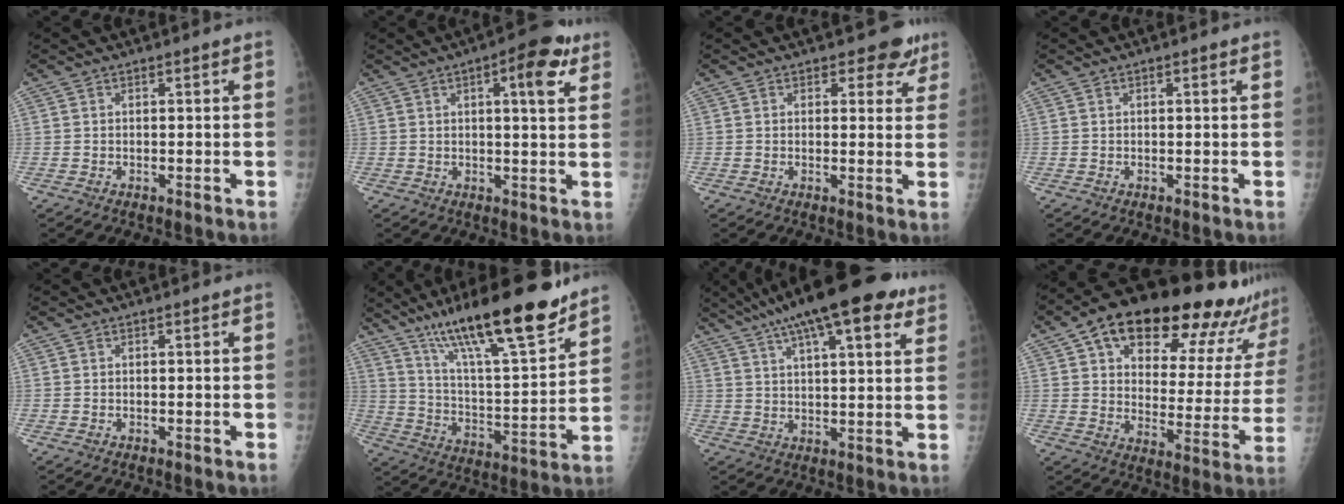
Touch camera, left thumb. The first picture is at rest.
{"total": 8.6, "force": [3.9, 2.6, 7.3], "torque": [-0.086, -0.005, 0.046]}
{"total": 4.6, "force": [3.3, 2.8, 1.5], "torque": [0.015, -0.018, 0.033]}
{"total": 0.5, "force": [0.3, 0.2, 0.4], "torque": [-0.008, 0.000, 0.003]}
{"total": 0.0}
{"total": 24.4, "force": [17.0, 4.8, 16.8], "torque": [-0.258, -0.072, 0.289]}
{"total": 21.1, "force": [13.2, 6.2, 15.4], "torque": [-0.234, 0.005, 0.195]}
{"total": 28.2, "force": [19.9, 10.0, 17.4], "torque": [-0.219, -0.052, 0.275]}